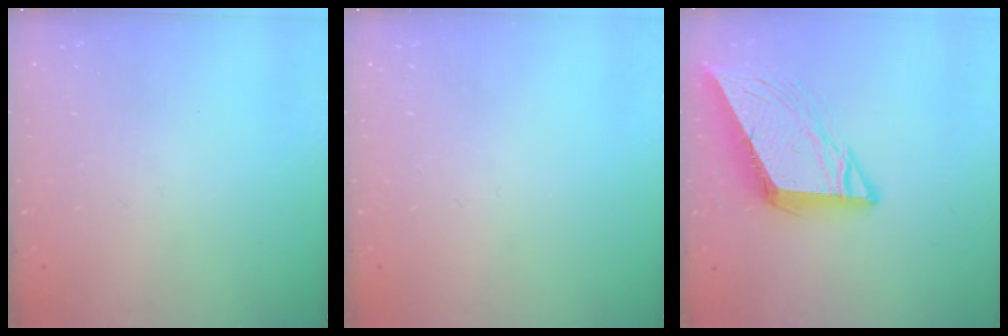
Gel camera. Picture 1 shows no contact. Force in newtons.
{"total": 0.0}
{"total": 11.0, "press": 10.9, "slide": 1.2}